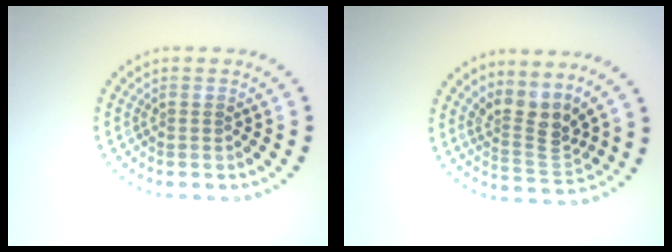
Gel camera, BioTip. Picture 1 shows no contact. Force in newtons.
{"total": 3.4, "press": 2.4, "slide": 2.4}